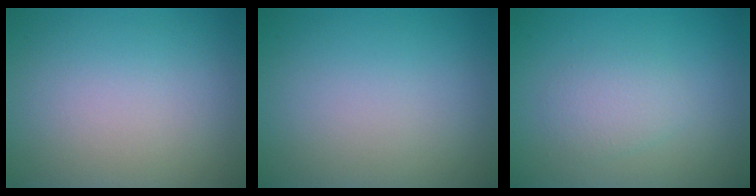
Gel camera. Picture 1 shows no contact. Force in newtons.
{"total": 0.0}
{"total": 2.0, "press": 2.0, "slide": 0.1}